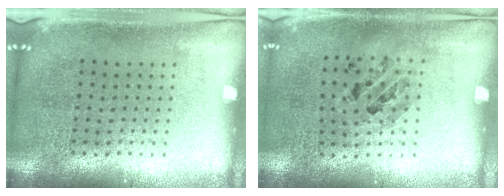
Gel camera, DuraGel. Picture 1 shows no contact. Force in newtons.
{"total": 0.8, "press": 0.8, "slide": 0.2}